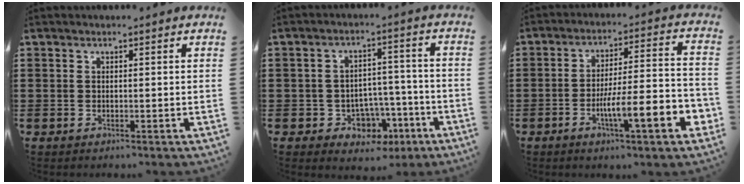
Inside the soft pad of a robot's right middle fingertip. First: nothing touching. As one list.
[{"total": 5.4, "force": [-3.0, 3.8, 2.4], "torque": [-0.047, 0.018, -0.055]}, {"total": 9.7, "force": [-4.3, 1.2, 8.5], "torque": [-0.137, -0.010, -0.078]}]